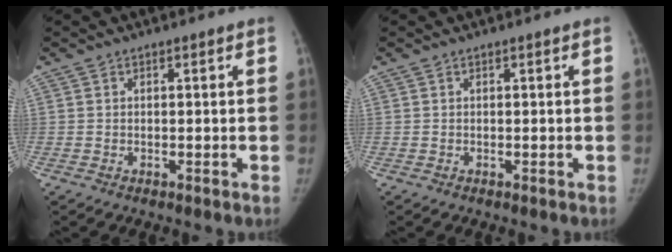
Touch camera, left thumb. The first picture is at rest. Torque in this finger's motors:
{"motor_torque": [0.00, 0.00, 0.01, -0.01, -0.02]}